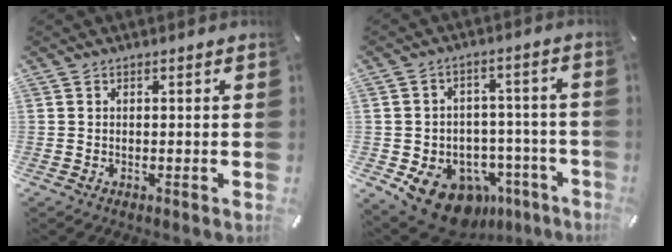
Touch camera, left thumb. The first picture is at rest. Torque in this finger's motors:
{"motor_torque": [-0.36, 1.70, 0.41, -0.01, 0.14]}